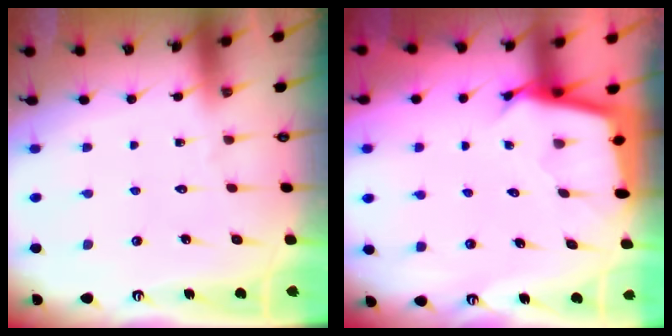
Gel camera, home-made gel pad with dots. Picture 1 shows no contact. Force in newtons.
{"total": 2.7, "press": 2.7, "slide": 0.1}